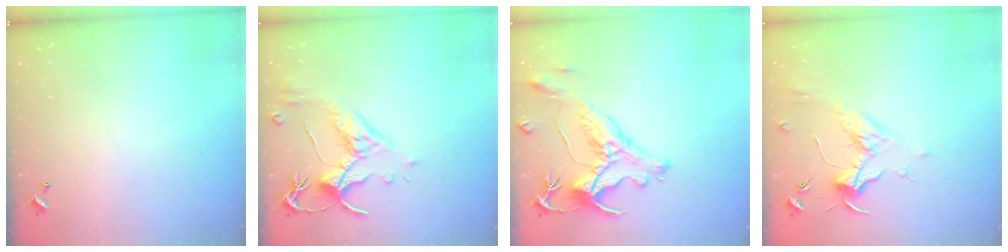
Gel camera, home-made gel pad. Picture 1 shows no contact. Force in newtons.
{"total": 2.5, "press": 2.1, "slide": 1.3}
{"total": 1.9, "press": 1.4, "slide": 1.2}
{"total": 1.9, "press": 1.7, "slide": 0.7}